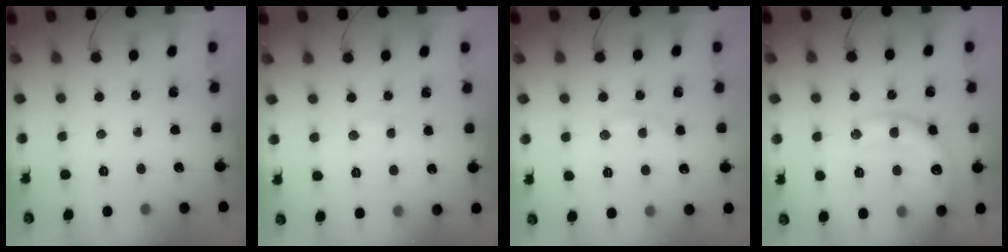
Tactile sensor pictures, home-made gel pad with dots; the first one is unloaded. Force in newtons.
{"total": 4.3, "press": 4.1, "slide": 1.4}
{"total": 8.1, "press": 8.0, "slide": 1.1}
{"total": 15.8, "press": 15.7, "slide": 1.5}